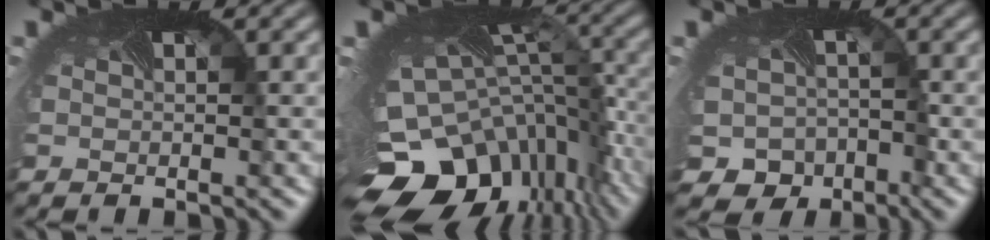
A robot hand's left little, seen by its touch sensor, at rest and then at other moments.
{"total": 15.9, "force": [-6.8, 10.7, 9.6], "torque": [-0.200, -0.043, -0.074]}
{"total": 5.3, "force": [-2.8, 4.5, 0.8], "torque": [-0.007, -0.025, -0.032]}